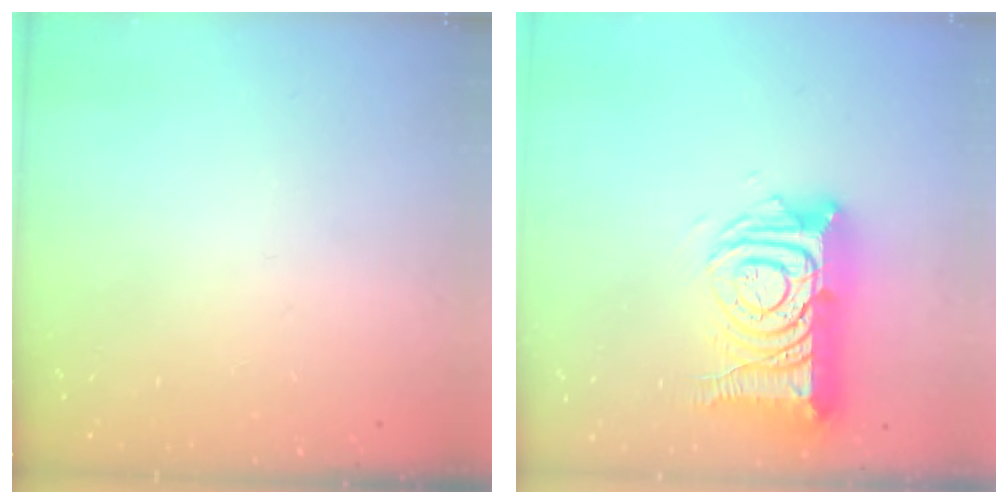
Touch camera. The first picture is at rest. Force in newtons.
{"total": 18.4, "press": 18.2, "slide": 2.0}